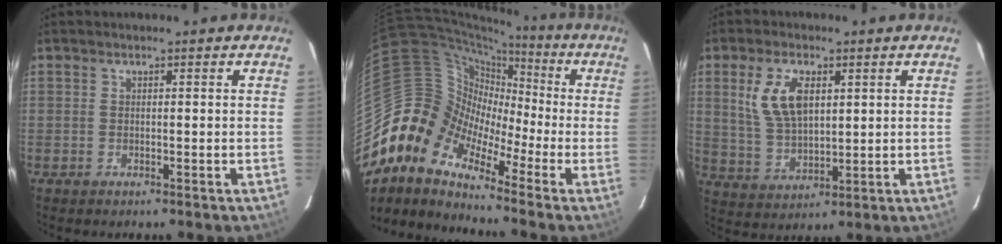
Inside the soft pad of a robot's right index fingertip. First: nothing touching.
{"total": 10.9, "force": [-6.9, 7.2, 4.5], "torque": [-0.077, 0.030, -0.169]}
{"total": 9.8, "force": [3.2, 5.2, 7.7], "torque": [-0.156, 0.007, 0.073]}